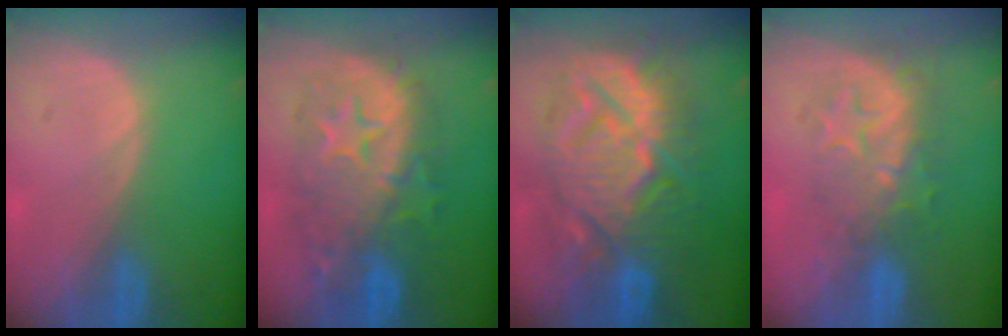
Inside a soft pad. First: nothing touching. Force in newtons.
{"total": 11.2, "press": 11.1, "slide": 0.8}
{"total": 13.7, "press": 13.6, "slide": 1.3}
{"total": 8.4, "press": 7.5, "slide": 3.7}